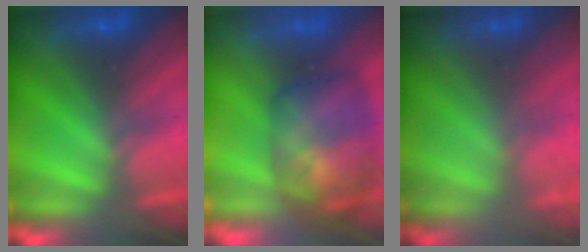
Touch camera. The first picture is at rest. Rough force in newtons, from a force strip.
{"total": 7.0}
{"total": 1.7}